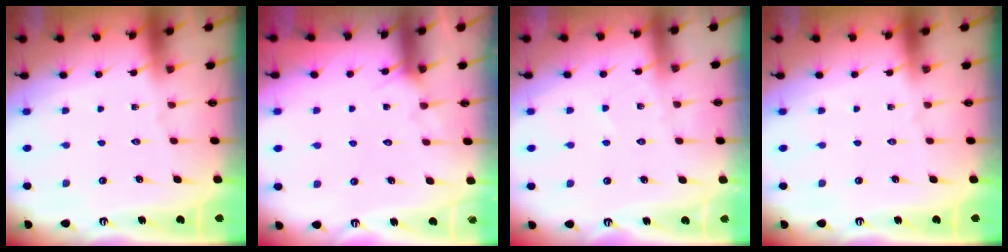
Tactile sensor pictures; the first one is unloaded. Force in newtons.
{"total": 5.8, "press": 5.8, "slide": 0.4}
{"total": 4.8, "press": 4.8, "slide": 0.4}
{"total": 0.0}